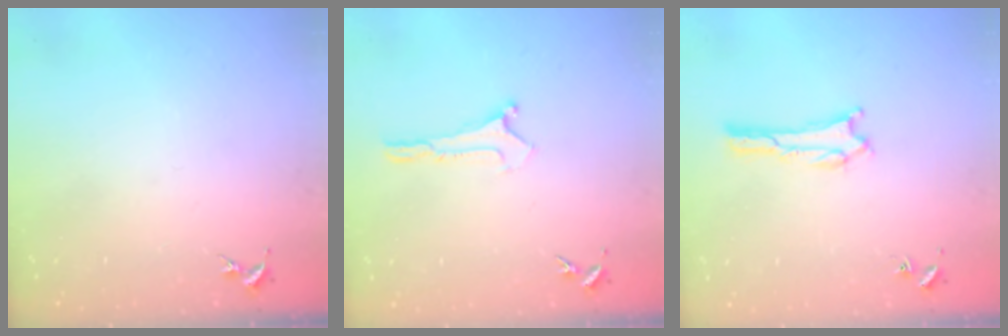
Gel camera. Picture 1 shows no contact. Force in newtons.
{"total": 0.0}
{"total": 1.3, "press": 1.3, "slide": 0.4}